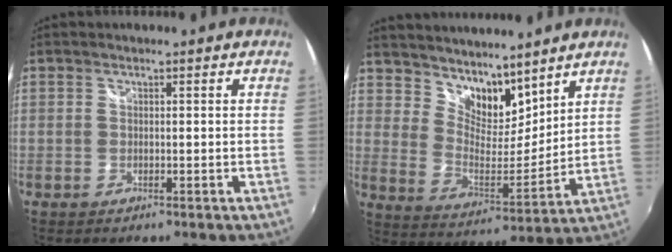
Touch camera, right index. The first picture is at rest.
{"total": 11.6, "force": [9.4, 5.4, 4.3], "torque": [-0.078, 0.002, 0.171]}